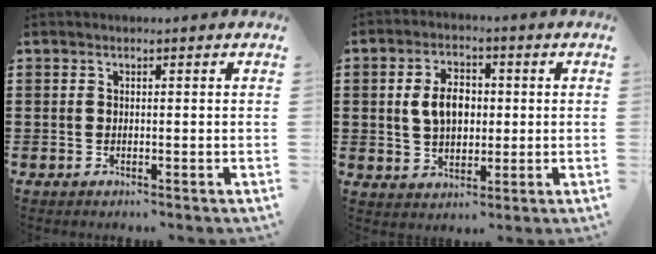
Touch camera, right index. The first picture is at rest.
{"total": 6.0, "force": [0.5, 4.0, 4.5], "torque": [-0.087, 0.007, 0.000]}